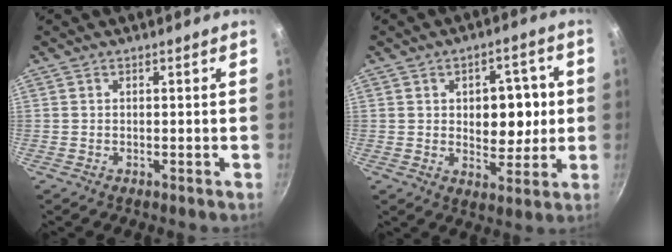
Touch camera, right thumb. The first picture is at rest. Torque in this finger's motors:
{"motor_torque": [-0.07, 0.35, 0.16, 0.17, 0.02]}